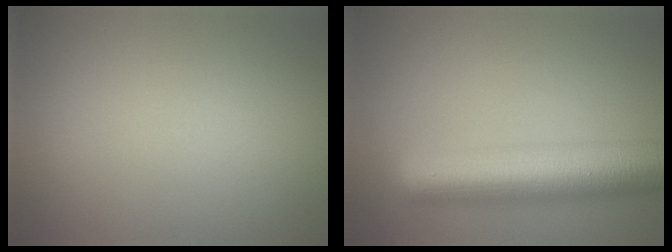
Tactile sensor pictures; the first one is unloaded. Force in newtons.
{"total": 8.8, "press": 8.8, "slide": 0.2}